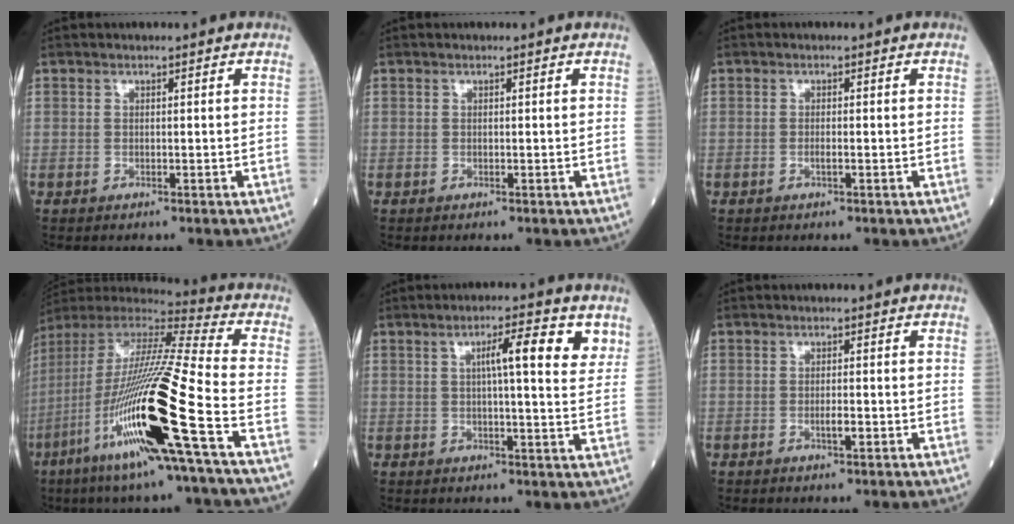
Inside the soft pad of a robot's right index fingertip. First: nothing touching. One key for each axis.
{"total": 0.0}
{"total": 0.9, "fx": -0.4, "fy": 0.0, "fz": 0.8, "tx": -0.018, "ty": 0.000, "tz": -0.006}
{"total": 23.8, "fx": -8.8, "fy": -0.2, "fz": 22.1, "tx": -0.449, "ty": -0.047, "tz": -0.173}
{"total": 7.7, "fx": 3.3, "fy": 1.1, "fz": 6.8, "tx": -0.098, "ty": 0.009, "tz": 0.041}
{"total": 1.6, "fx": -0.6, "fy": 0.2, "fz": 1.5, "tx": -0.028, "ty": -0.001, "tz": -0.010}